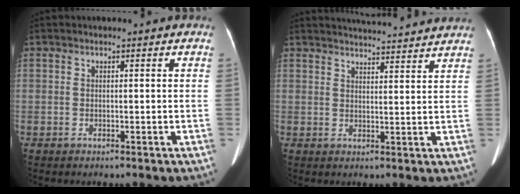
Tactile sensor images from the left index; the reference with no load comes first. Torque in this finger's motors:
{"motor_torque": [0.41, -0.67, 0.00, 0.00]}